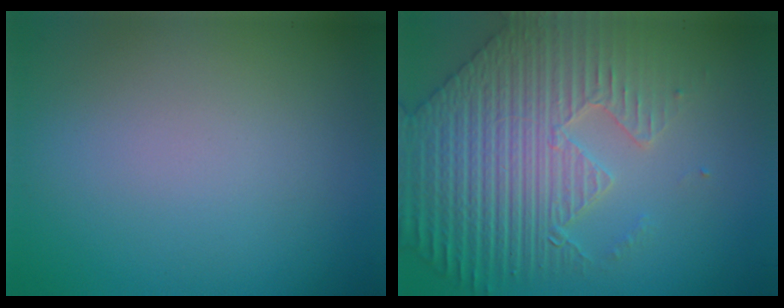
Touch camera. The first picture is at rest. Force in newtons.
{"total": 7.8, "press": 6.3, "slide": 4.7}